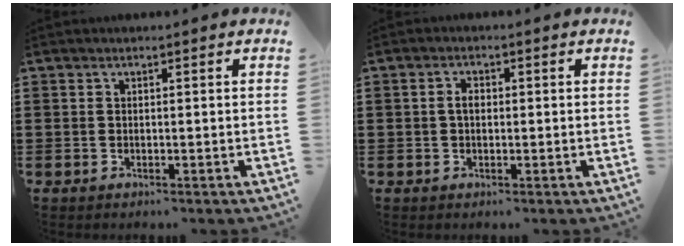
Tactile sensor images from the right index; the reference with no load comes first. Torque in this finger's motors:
{"motor_torque": [0.26, 0.20, 0.27, 0.07]}